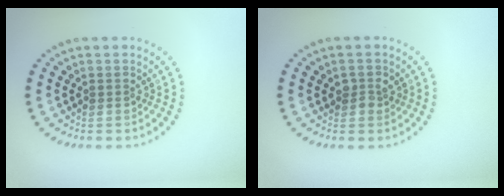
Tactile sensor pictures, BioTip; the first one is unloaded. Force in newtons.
{"total": 1.1, "press": 1.1, "slide": 0.3}